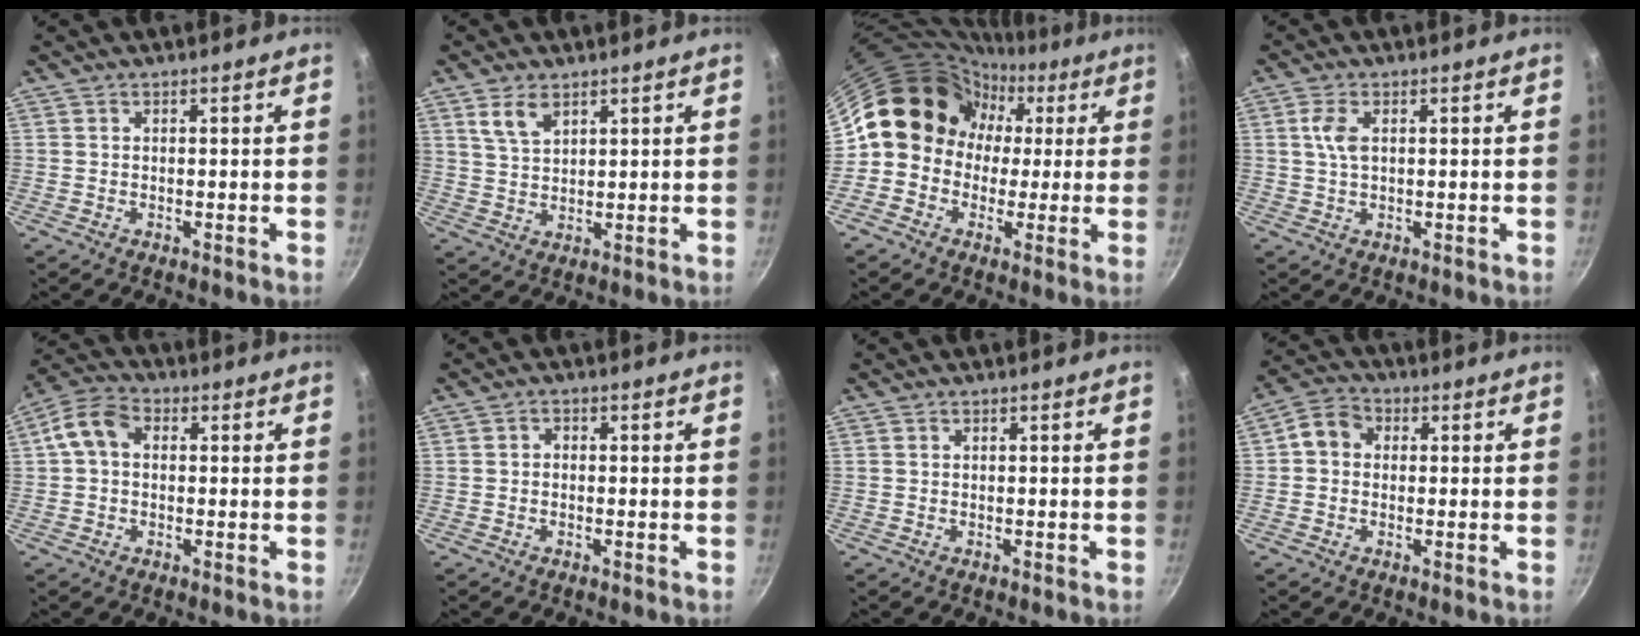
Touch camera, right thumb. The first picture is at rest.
{"total": 5.3, "force": [3.1, 2.8, 3.3], "torque": [-0.052, -0.011, 0.064]}
{"total": 13.2, "force": [0.7, 12.0, 5.3], "torque": [-0.034, 0.038, -0.009]}
{"total": 3.8, "force": [0.9, 2.0, 3.1], "torque": [-0.062, 0.005, 0.016]}
{"total": 7.2, "force": [0.8, 5.3, 4.8], "torque": [-0.083, 0.022, 0.001]}
{"total": 1.2, "force": [-0.4, 0.9, 0.6], "torque": [-0.011, 0.007, -0.008]}
{"total": 0.0}
{"total": 5.5, "force": [0.5, 4.7, 2.8], "torque": [-0.033, 0.013, -0.009]}